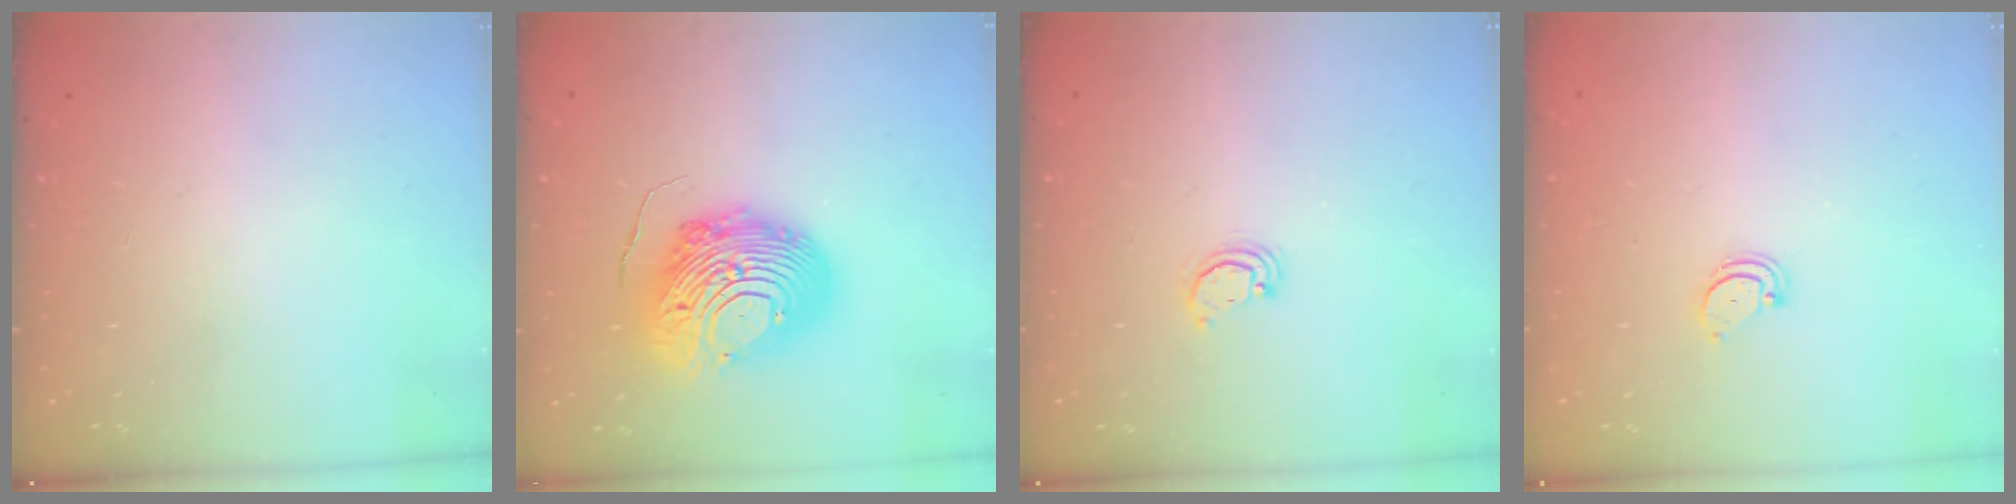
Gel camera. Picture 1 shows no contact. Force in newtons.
{"total": 16.1, "press": 16.0, "slide": 1.8}
{"total": 2.5, "press": 2.5, "slide": 0.3}
{"total": 1.9, "press": 1.9, "slide": 0.2}